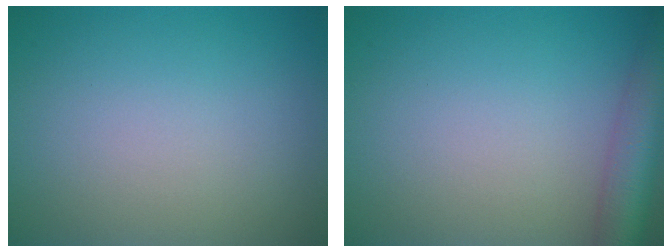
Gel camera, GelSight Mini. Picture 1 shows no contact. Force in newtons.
{"total": 5.5, "press": 5.5, "slide": 0.3}